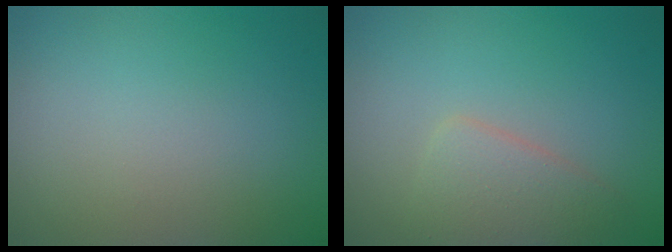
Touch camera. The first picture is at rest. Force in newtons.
{"total": 2.8, "press": 2.8, "slide": 0.2}